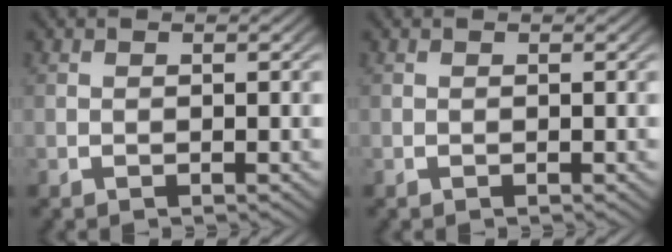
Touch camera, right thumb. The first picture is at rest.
{"total": 0.0}